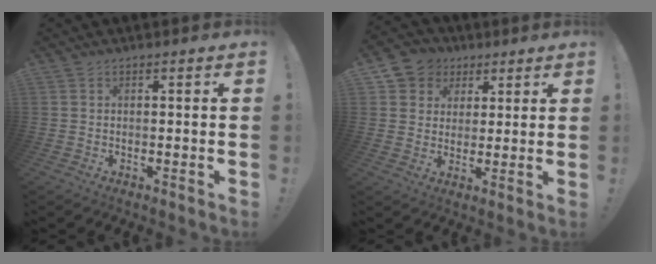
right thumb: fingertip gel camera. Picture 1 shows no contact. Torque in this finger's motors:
{"motor_torque": [-0.32, 0.34, 0.13, 0.04, 0.00]}